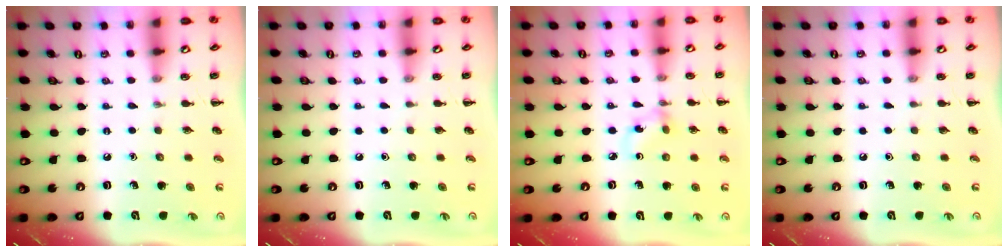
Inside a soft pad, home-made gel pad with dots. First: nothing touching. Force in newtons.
{"total": 0.0}
{"total": 2.9, "press": 2.8, "slide": 0.9}
{"total": 0.0}